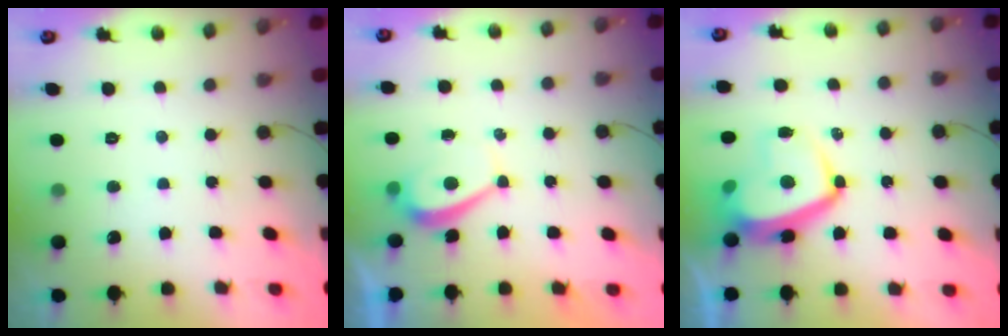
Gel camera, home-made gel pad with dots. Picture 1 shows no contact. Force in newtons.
{"total": 2.7, "press": 2.7, "slide": 0.6}
{"total": 11.1, "press": 11.0, "slide": 1.6}